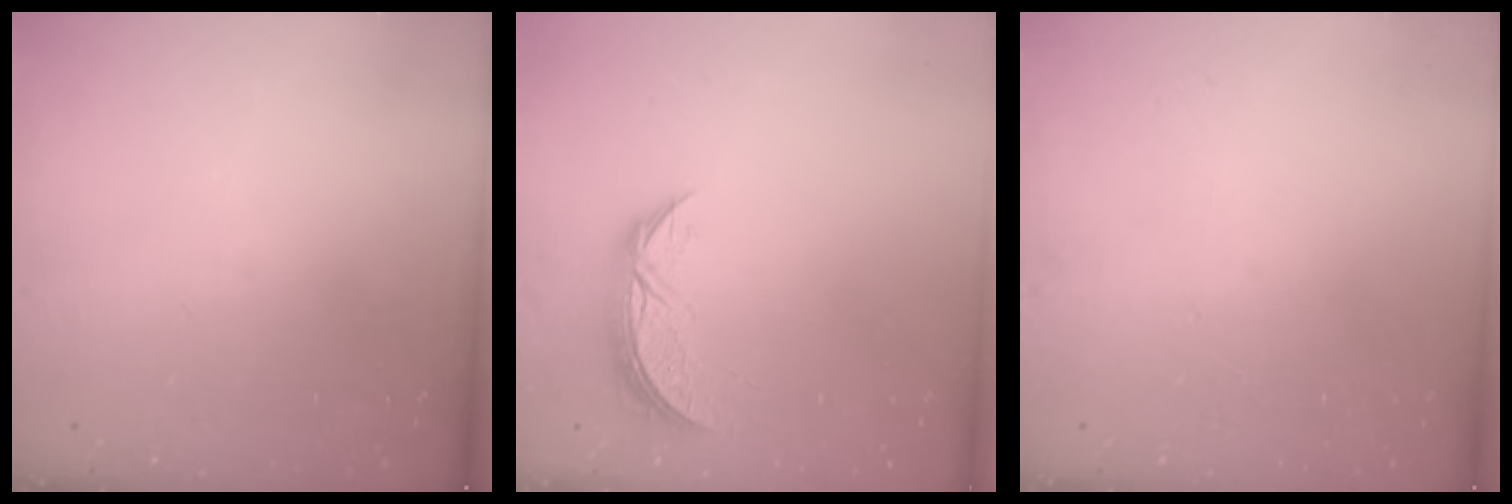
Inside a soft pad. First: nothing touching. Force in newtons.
{"total": 7.1, "press": 7.1, "slide": 0.5}
{"total": 0.0}